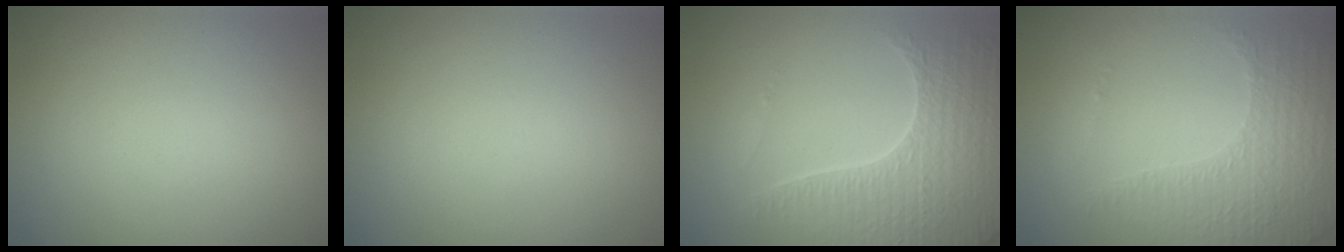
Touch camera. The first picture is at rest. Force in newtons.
{"total": 0.0}
{"total": 6.2, "press": 4.9, "slide": 3.9}
{"total": 4.3, "press": 3.0, "slide": 3.1}